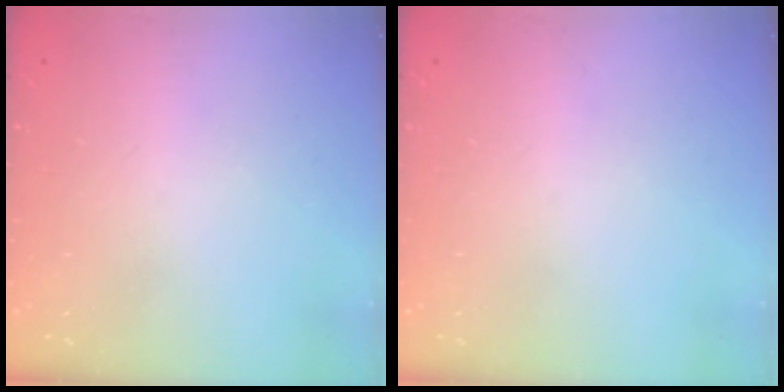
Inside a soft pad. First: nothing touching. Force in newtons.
{"total": 0.0}